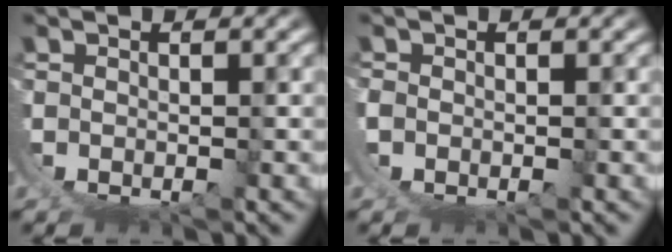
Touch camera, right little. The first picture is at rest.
{"total": 1.4, "force": [0.1, 1.4, 0.2], "torque": [-0.017, -0.004, 0.001]}